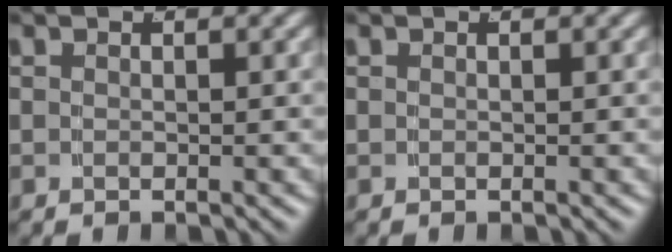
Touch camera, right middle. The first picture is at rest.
{"total": 0.0}